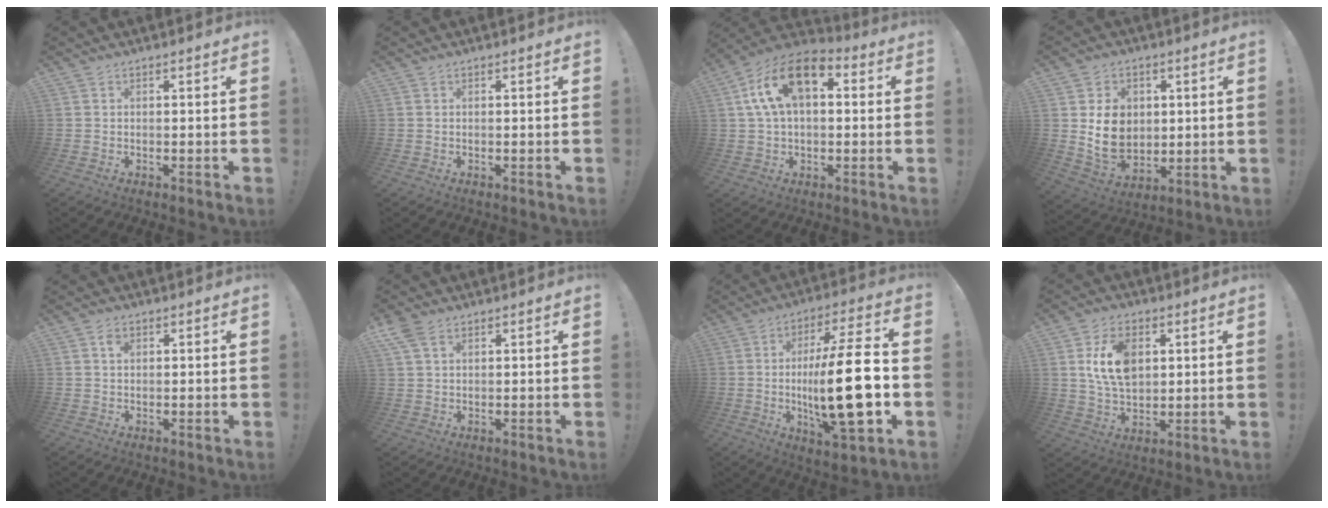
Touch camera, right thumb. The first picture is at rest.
{"total": 0.0}
{"total": 16.4, "force": [5.4, 9.6, 12.1], "torque": [-0.215, -0.005, 0.096]}
{"total": 12.8, "force": [2.9, 10.6, 6.6], "torque": [-0.108, -0.021, 0.059]}
{"total": 1.5, "force": [0.7, 1.1, 0.7], "torque": [-0.003, -0.003, 0.011]}
{"total": 4.3, "force": [2.4, 2.3, 2.8], "torque": [-0.058, -0.002, 0.049]}
{"total": 22.8, "force": [-2.2, 5.6, 22.0], "torque": [-0.377, -0.007, -0.039]}
{"total": 13.0, "force": [3.4, 8.6, 9.2], "torque": [-0.172, 0.005, 0.062]}